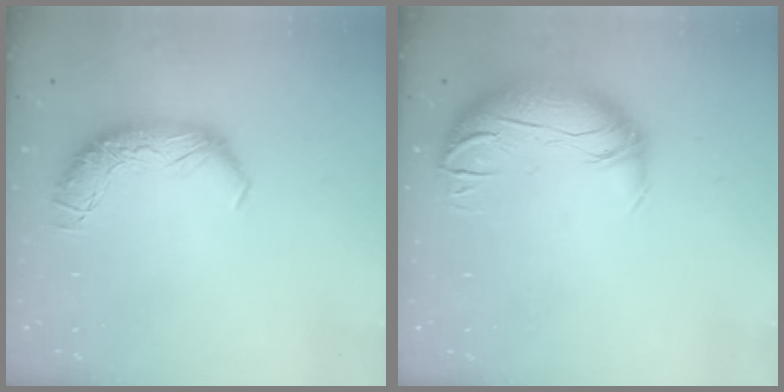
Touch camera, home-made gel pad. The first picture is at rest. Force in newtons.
{"total": 3.0, "press": 1.0, "slide": 2.8}